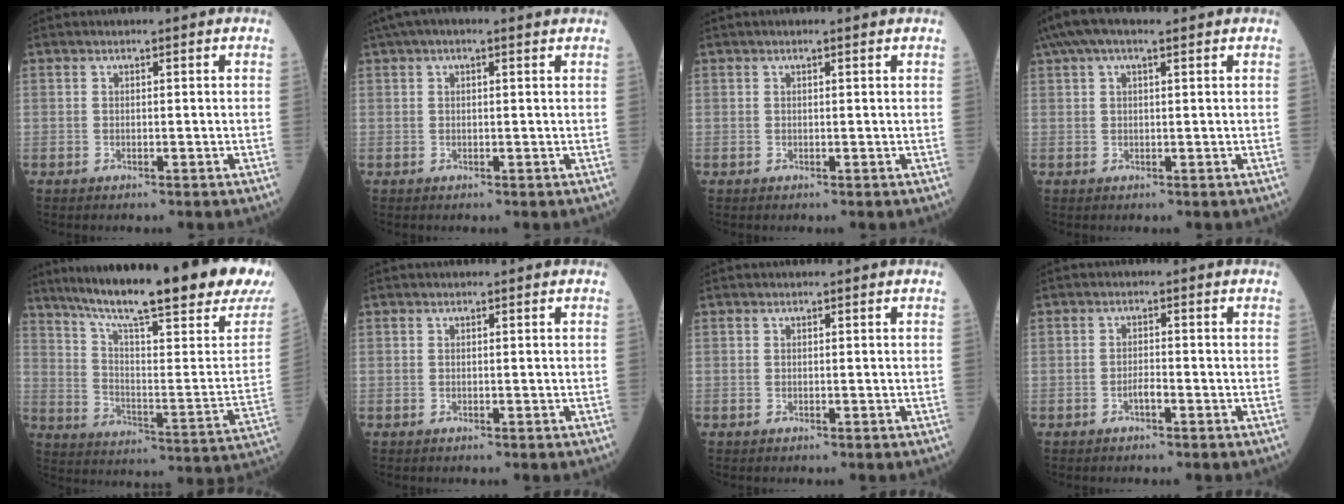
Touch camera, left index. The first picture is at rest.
{"total": 5.6, "force": [4.0, 1.2, 3.7], "torque": [-0.069, 0.041, 0.058]}
{"total": 1.3, "force": [1.0, -0.1, 0.8], "torque": [-0.014, 0.010, 0.015]}
{"total": 6.9, "force": [4.7, 1.5, 4.8], "torque": [-0.097, 0.055, 0.080]}
{"total": 30.6, "force": [24.2, 1.7, 18.6], "torque": [-0.278, -0.065, 0.327]}
{"total": 0.0}
{"total": 0.0}
{"total": 1.5, "force": [-0.9, 0.3, 1.2], "torque": [-0.021, 0.002, -0.016]}